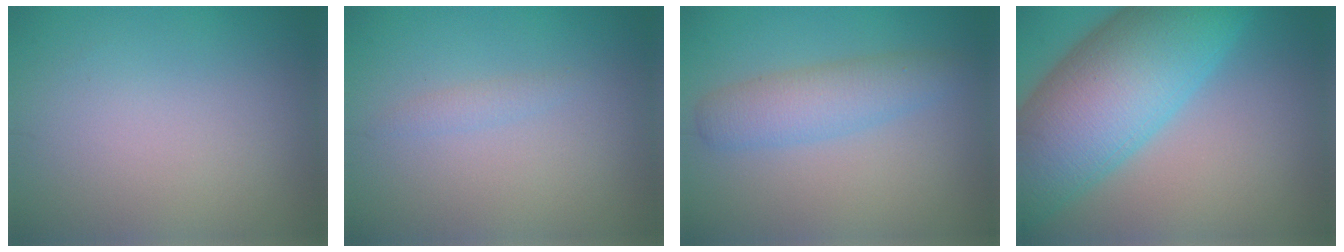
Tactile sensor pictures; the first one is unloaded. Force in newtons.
{"total": 0.9, "press": 0.9, "slide": 0.0}
{"total": 3.6, "press": 3.6, "slide": 0.0}
{"total": 12.8, "press": 12.8, "slide": 0.5}